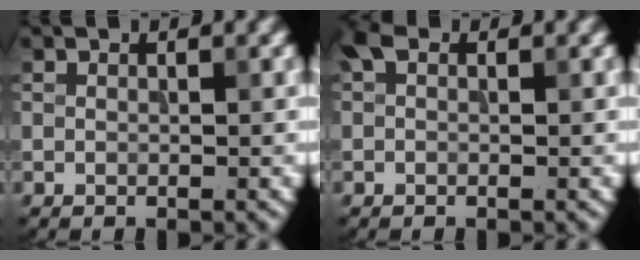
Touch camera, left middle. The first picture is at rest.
{"total": 1.2, "force": [0.3, 0.8, 0.8], "torque": [-0.012, 0.005, 0.000]}